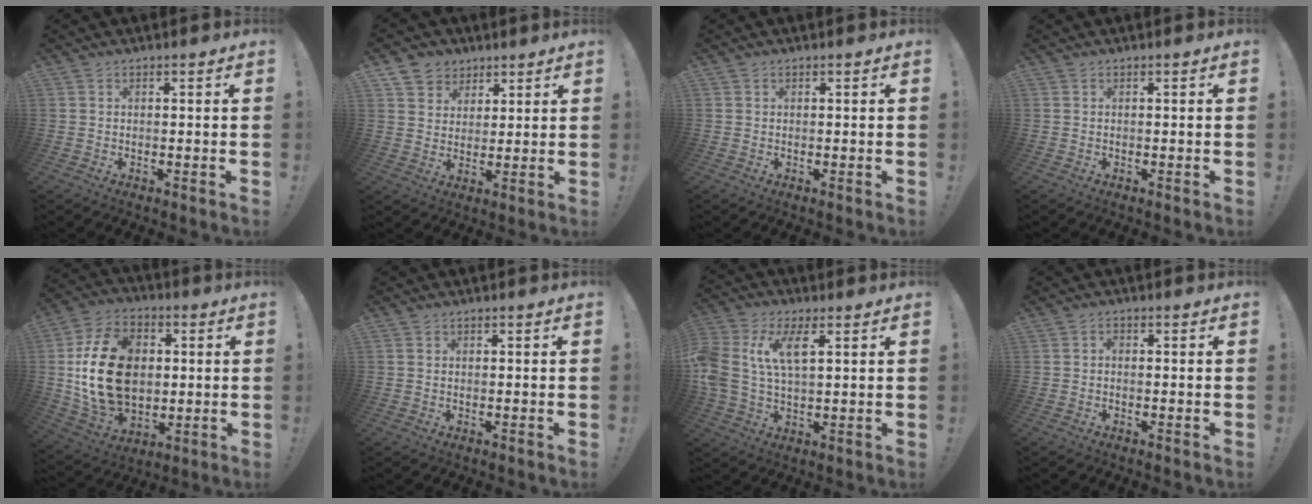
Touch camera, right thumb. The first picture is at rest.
{"total": 6.7, "force": [3.8, 5.5, 0.5], "torque": [-0.004, -0.033, 0.074]}
{"total": 0.5, "force": [0.3, 0.4, 0.0], "torque": [0.002, 0.000, 0.006]}
{"total": 0.0}
{"total": 22.3, "force": [1.3, 16.4, 15.1], "torque": [-0.268, 0.008, 0.034]}
{"total": 0.0}
{"total": 11.5, "force": [3.9, 5.8, 9.1], "torque": [-0.197, -0.006, 0.069]}
{"total": 0.8, "force": [-0.4, 0.6, 0.5], "torque": [-0.012, 0.004, -0.008]}